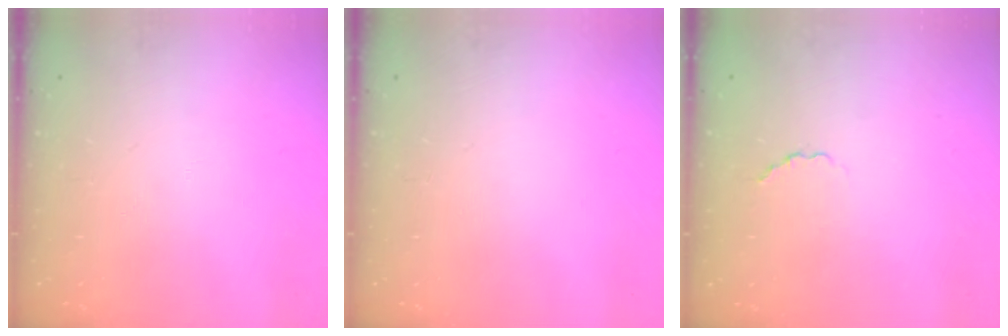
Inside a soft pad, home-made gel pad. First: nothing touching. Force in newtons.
{"total": 0.0}
{"total": 2.2, "press": 2.0, "slide": 0.8}